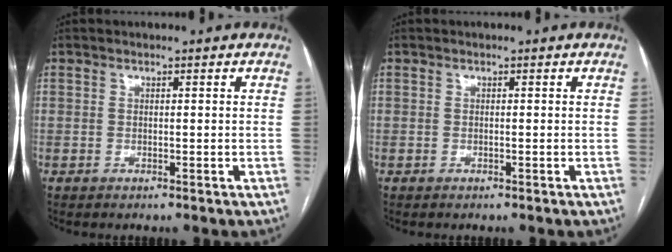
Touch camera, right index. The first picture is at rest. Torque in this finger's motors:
{"motor_torque": [0.29, 0.25, 0.11, 0.01]}